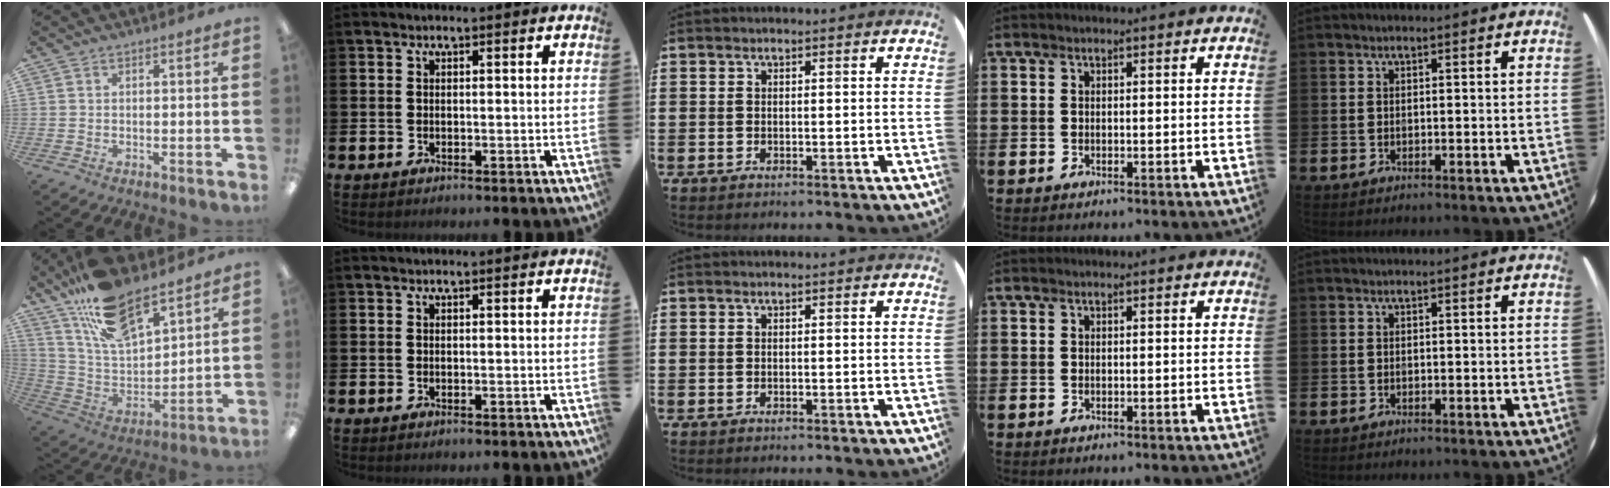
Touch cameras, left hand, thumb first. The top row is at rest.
{"thumb": {"total": 17.5, "force": [13.6, 6.2, 9.1], "torque": [-0.185, -0.070, 0.242]}}